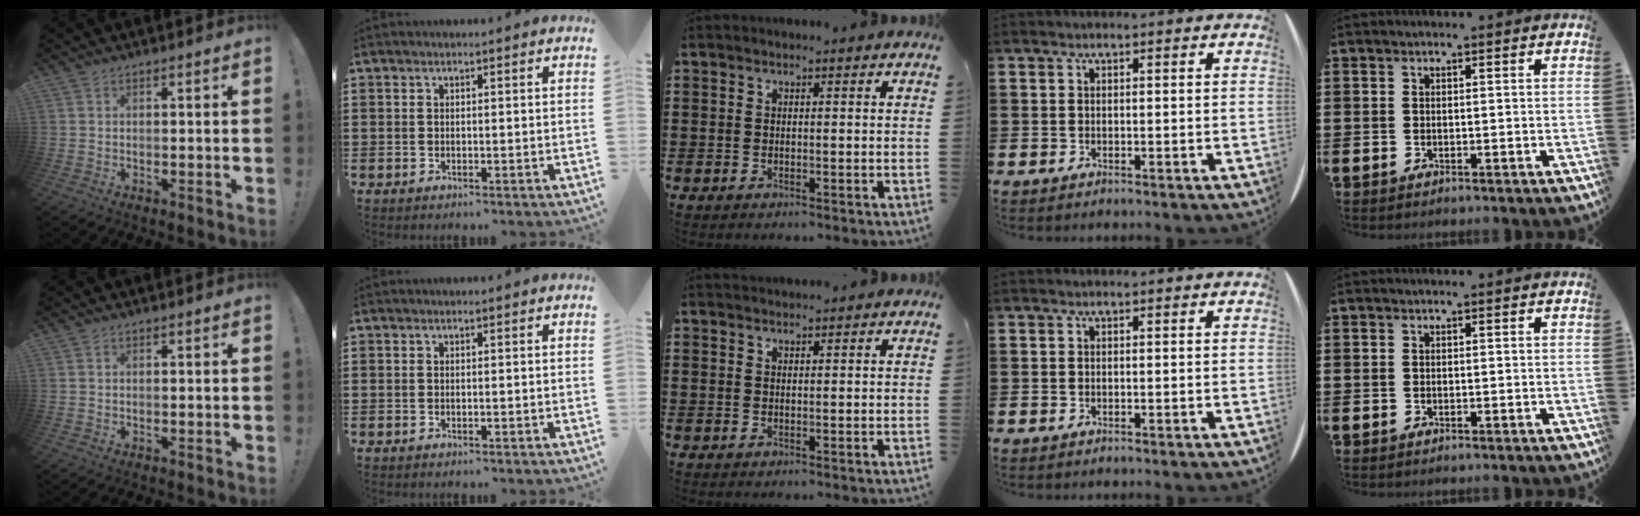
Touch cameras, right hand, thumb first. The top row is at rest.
{"middle": {"total": 1.0, "force": [1.0, -0.1, 0.0], "torque": [-0.002, -0.001, 0.019]}}